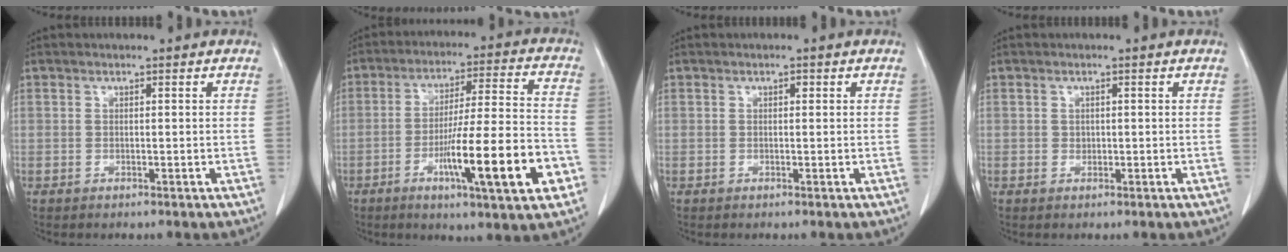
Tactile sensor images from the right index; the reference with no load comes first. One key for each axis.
{"total": 16.5, "fx": -6.2, "fy": 0.9, "fz": 15.3, "tx": -0.244, "ty": -0.007, "tz": -0.092}
{"total": 0.5, "fx": 0.2, "fy": 0.3, "fz": 0.4, "tx": -0.005, "ty": 0.002, "tz": 0.002}
{"total": 0.7, "fx": 0.0, "fy": 0.7, "fz": 0.3, "tx": -0.001, "ty": 0.002, "tz": 0.000}